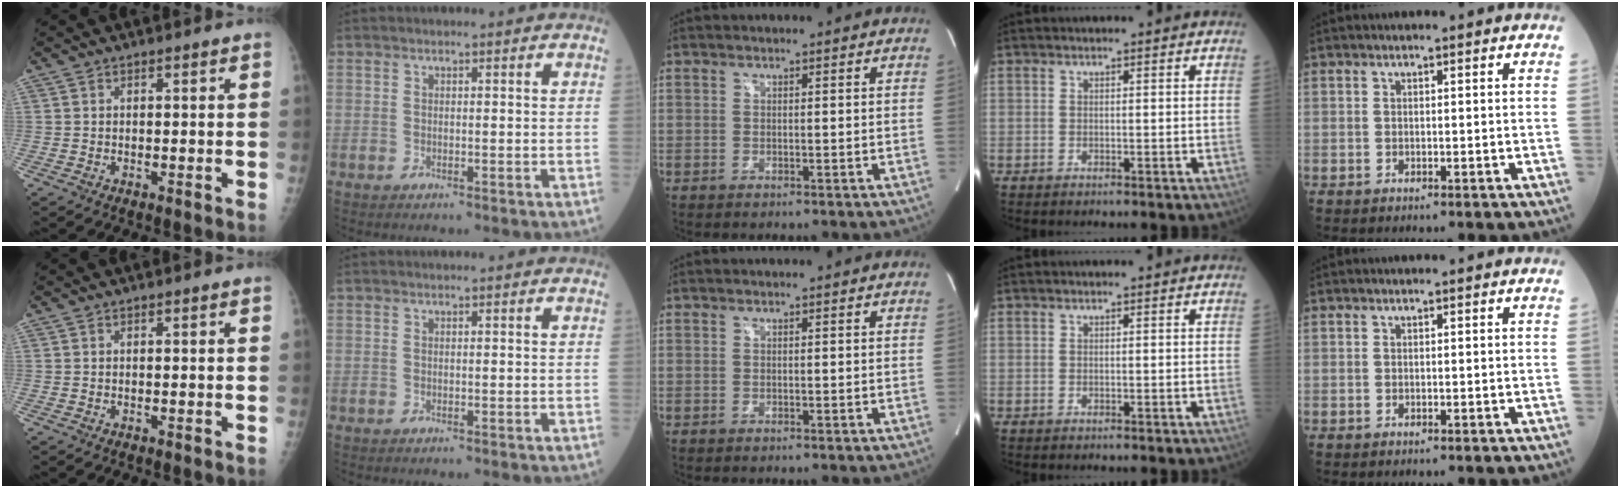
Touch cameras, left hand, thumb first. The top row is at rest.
{}